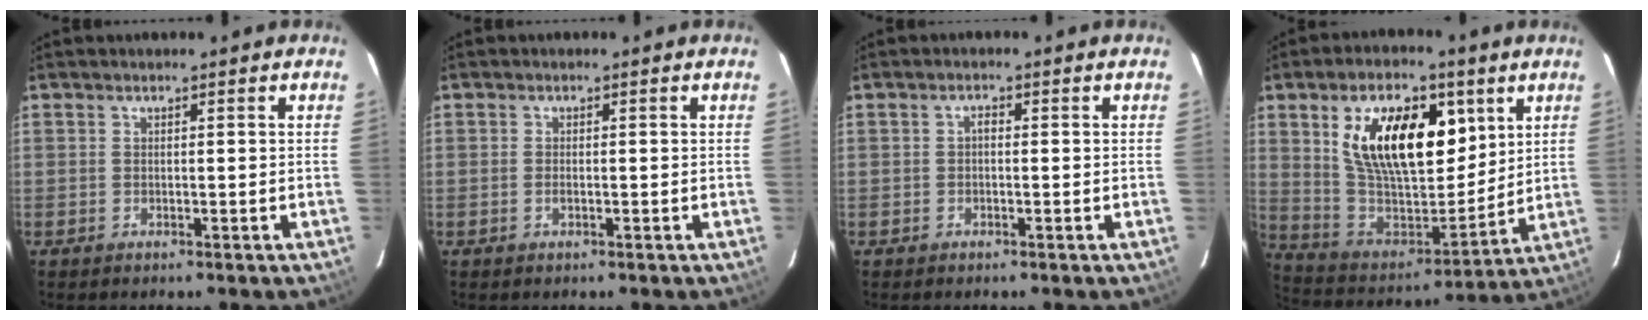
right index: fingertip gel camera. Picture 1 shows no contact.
{"total": 1.0, "force": [-0.3, 0.4, 0.9], "torque": [-0.019, 0.000, -0.006]}
{"total": 0.9, "force": [-0.2, 0.5, 0.7], "torque": [-0.011, 0.006, -0.006]}
{"total": 21.9, "force": [8.4, 11.2, 16.8], "torque": [-0.310, 0.011, 0.161]}